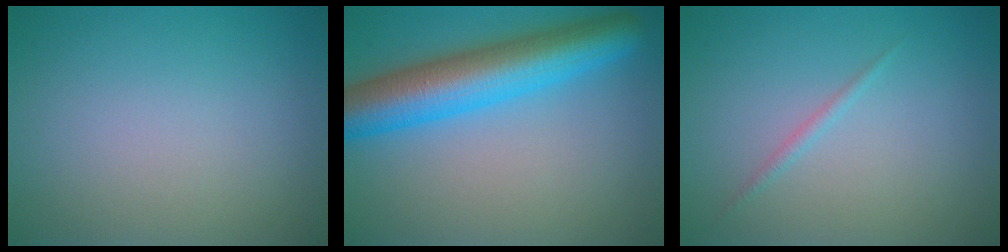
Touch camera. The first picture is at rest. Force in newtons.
{"total": 8.6, "press": 8.6, "slide": 0.3}
{"total": 0.7, "press": 0.7, "slide": 0.1}